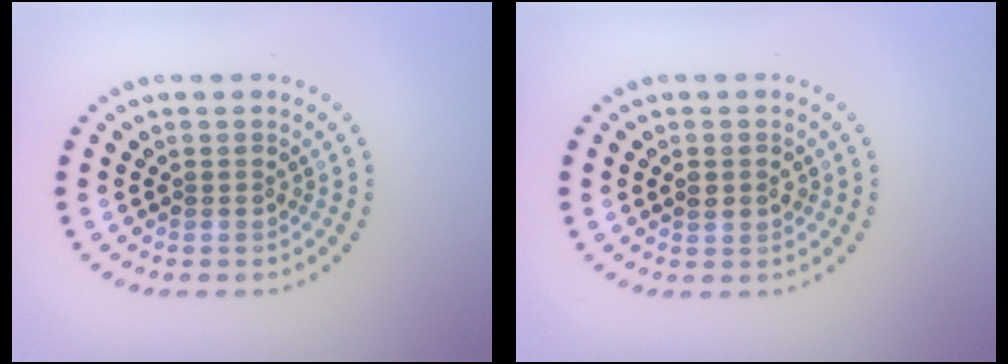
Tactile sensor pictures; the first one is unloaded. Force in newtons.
{"total": 1.3, "press": 1.3, "slide": 0.3}